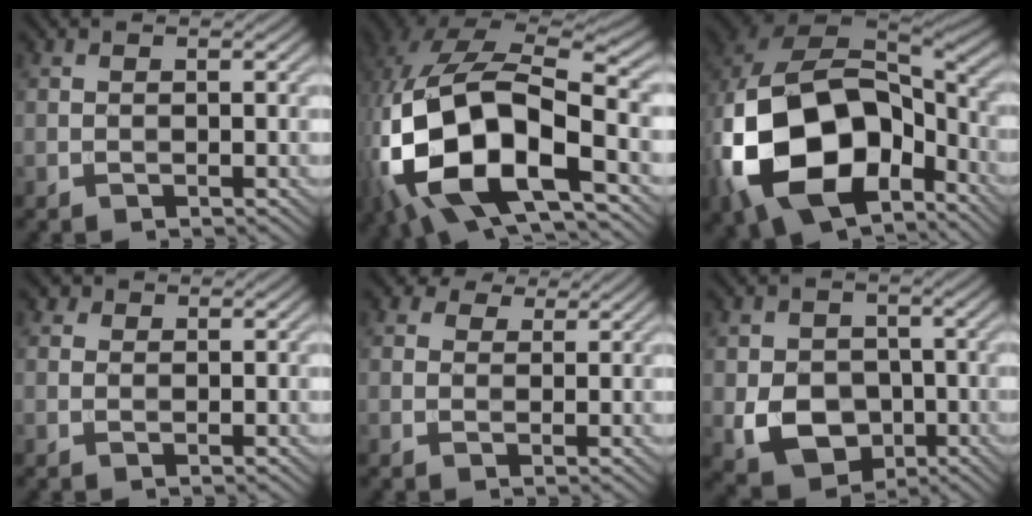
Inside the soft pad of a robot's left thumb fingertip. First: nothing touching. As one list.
[{"total": 19.5, "force": [-6.1, 10.0, 15.5], "torque": [-0.342, -0.031, -0.089]}, {"total": 20.1, "force": [-5.8, 13.7, 13.5], "torque": [-0.305, -0.044, -0.080]}, {"total": 1.4, "force": [0.9, 0.9, 0.4], "torque": [-0.008, 0.004, 0.012]}, {"total": 3.8, "force": [2.7, 2.2, 1.6], "torque": [-0.035, 0.000, 0.045]}, {"total": 7.6, "force": [-2.0, 6.0, 4.1], "torque": [-0.086, -0.017, -0.041]}]